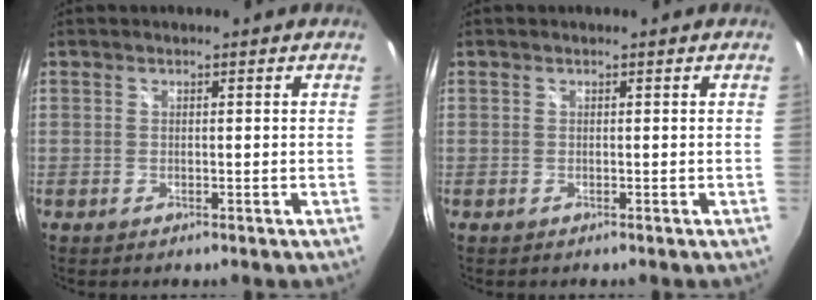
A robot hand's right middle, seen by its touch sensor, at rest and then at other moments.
{"total": 0.0}